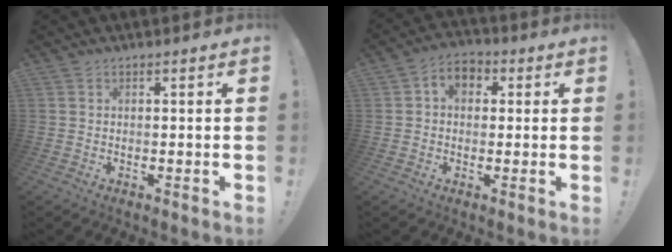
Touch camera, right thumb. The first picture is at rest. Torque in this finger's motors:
{"motor_torque": [-0.12, 0.13, 0.00, 0.00, 0.00]}